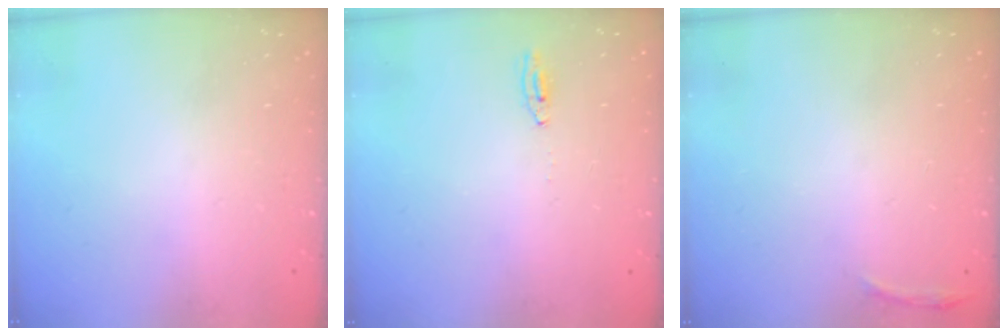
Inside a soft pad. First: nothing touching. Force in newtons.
{"total": 2.0, "press": 2.0, "slide": 0.2}
{"total": 3.0, "press": 1.9, "slide": 2.3}